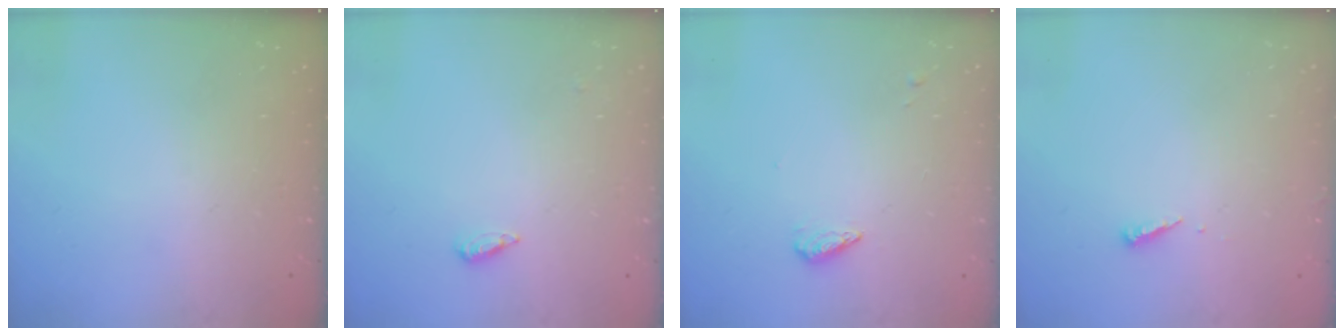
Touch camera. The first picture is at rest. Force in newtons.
{"total": 2.2, "press": 2.2, "slide": 0.5}
{"total": 3.4, "press": 3.4, "slide": 0.5}
{"total": 3.5, "press": 3.5, "slide": 0.2}